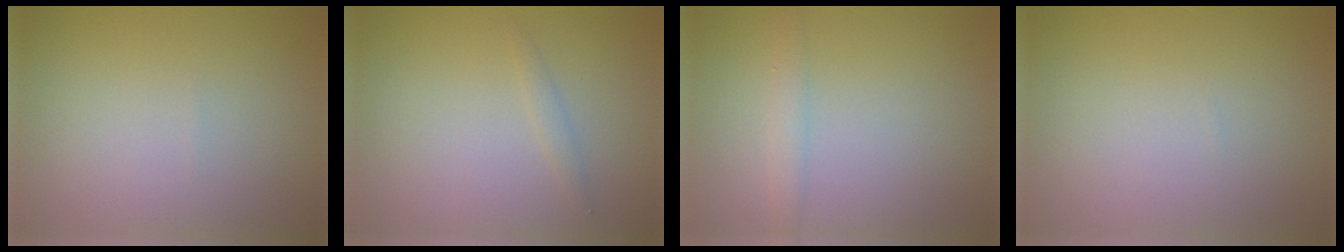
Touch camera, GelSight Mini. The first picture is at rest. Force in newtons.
{"total": 0.8, "press": 0.8, "slide": 0.0}
{"total": 1.6, "press": 1.6, "slide": 0.0}
{"total": 0.0}